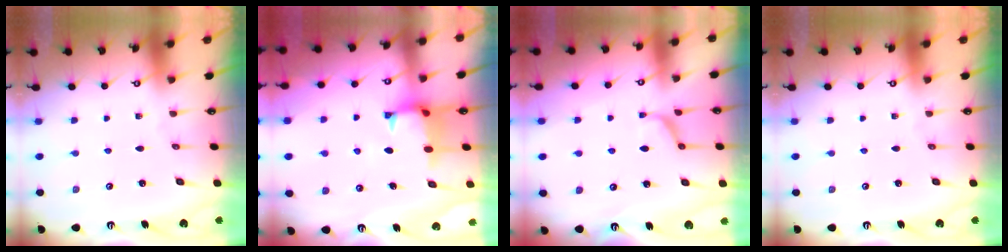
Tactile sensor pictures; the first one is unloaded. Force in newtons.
{"total": 1.3, "press": 1.0, "slide": 0.8}
{"total": 1.0, "press": 0.7, "slide": 0.7}
{"total": 0.0}